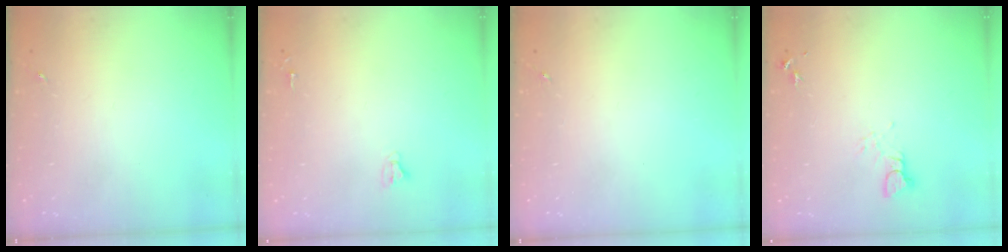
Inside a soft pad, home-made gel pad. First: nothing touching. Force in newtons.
{"total": 2.7, "press": 2.7, "slide": 0.2}
{"total": 0.0}
{"total": 3.1, "press": 3.1, "slide": 0.4}